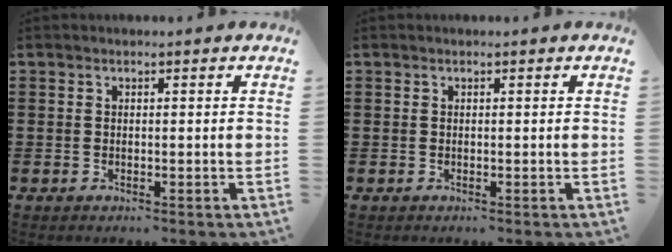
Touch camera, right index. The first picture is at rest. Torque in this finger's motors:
{"motor_torque": [-0.34, 1.80, 0.00, 0.00]}